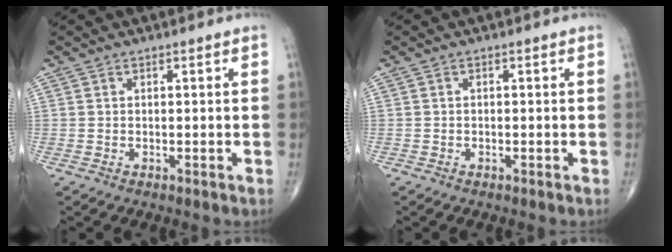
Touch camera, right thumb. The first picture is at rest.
{"total": 0.0}